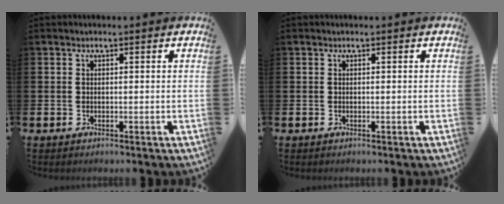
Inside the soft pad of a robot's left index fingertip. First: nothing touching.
{"total": 0.0}